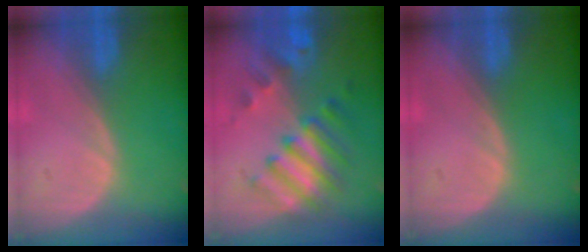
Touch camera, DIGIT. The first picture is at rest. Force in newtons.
{"total": 7.9, "press": 7.7, "slide": 1.8}
{"total": 0.0}